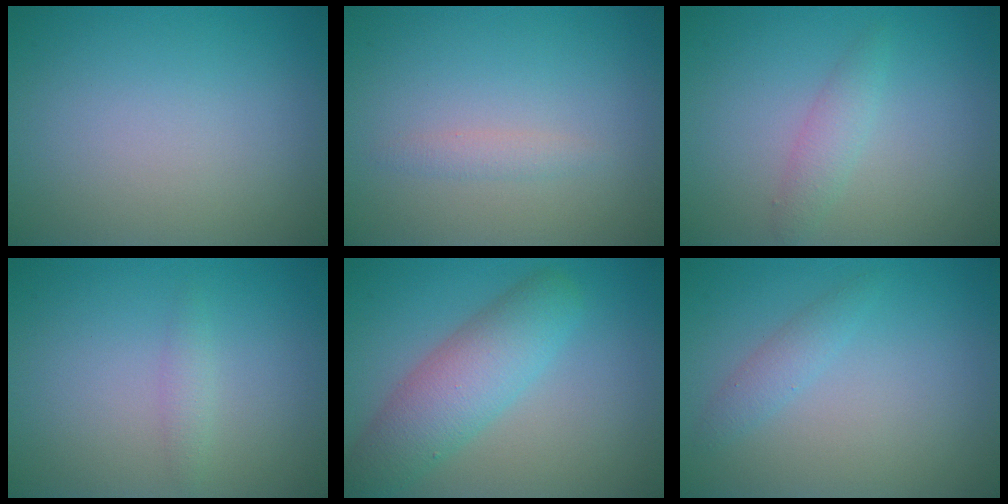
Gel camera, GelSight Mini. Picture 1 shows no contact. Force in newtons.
{"total": 1.0, "press": 1.0, "slide": 0.0}
{"total": 1.7, "press": 1.7, "slide": 0.1}
{"total": 1.0, "press": 1.0, "slide": 0.0}
{"total": 5.7, "press": 5.7, "slide": 0.2}
{"total": 1.5, "press": 1.5, "slide": 0.1}